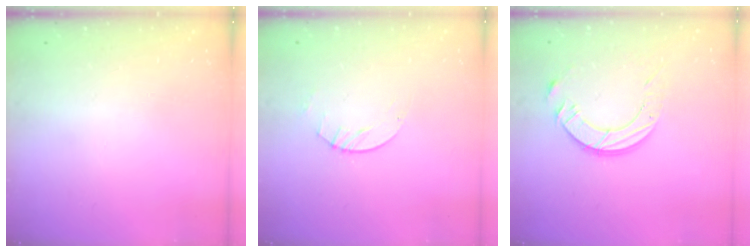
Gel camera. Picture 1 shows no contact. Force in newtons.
{"total": 2.8, "press": 2.8, "slide": 0.4}
{"total": 10.4, "press": 10.3, "slide": 0.9}